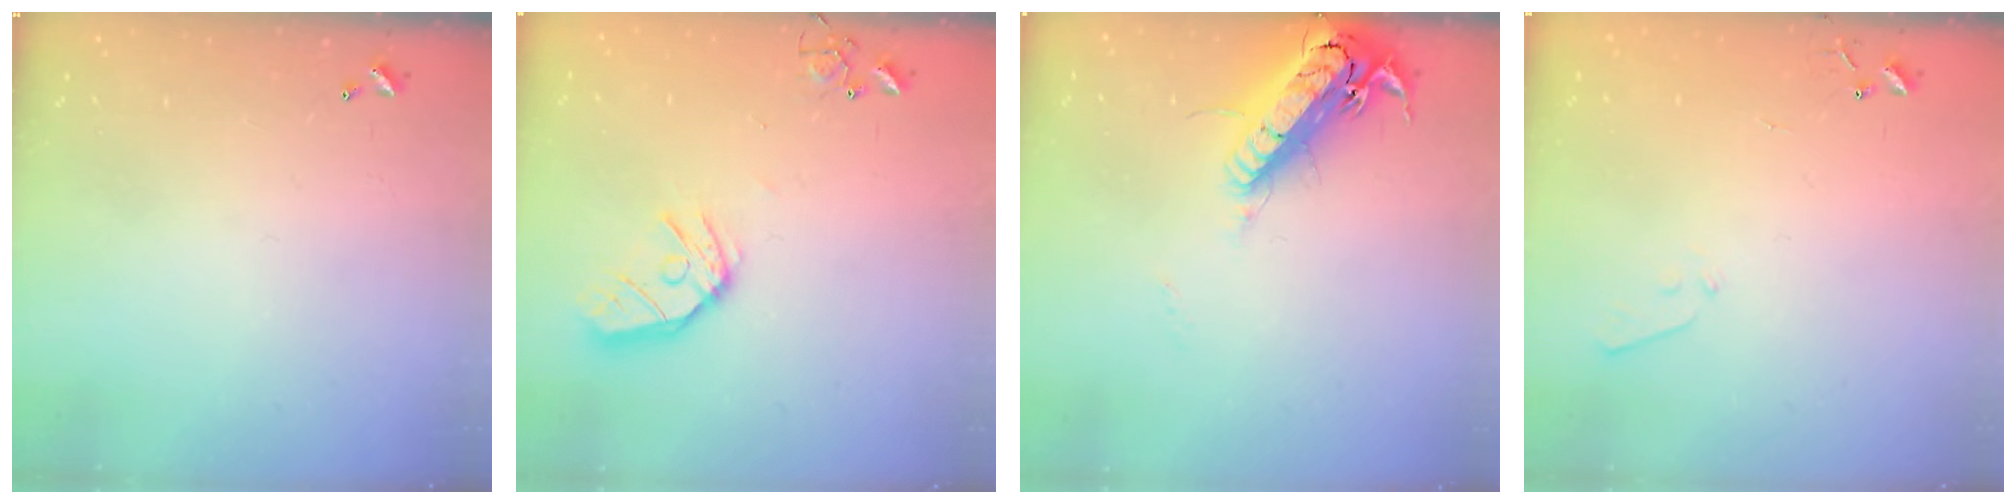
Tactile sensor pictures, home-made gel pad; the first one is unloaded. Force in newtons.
{"total": 13.2, "press": 13.1, "slide": 1.5}
{"total": 19.1, "press": 18.6, "slide": 4.1}
{"total": 3.4, "press": 3.4, "slide": 0.5}